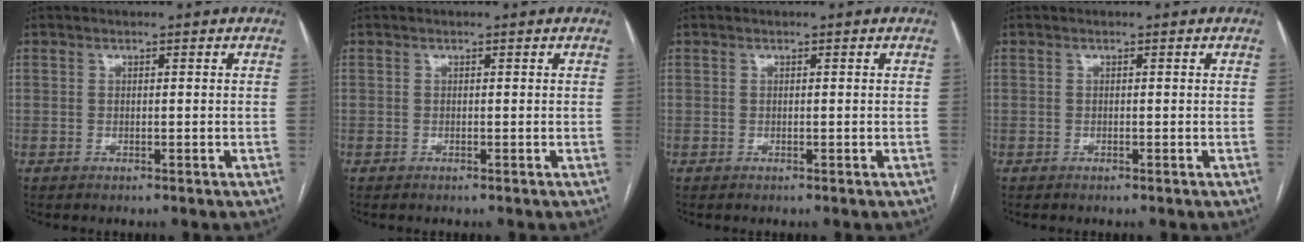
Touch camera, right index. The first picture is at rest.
{"total": 0.0}
{"total": 0.0}
{"total": 0.0}